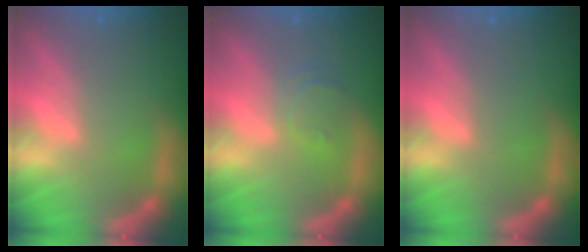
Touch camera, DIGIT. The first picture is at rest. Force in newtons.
{"total": 1.9}
{"total": 0.0}